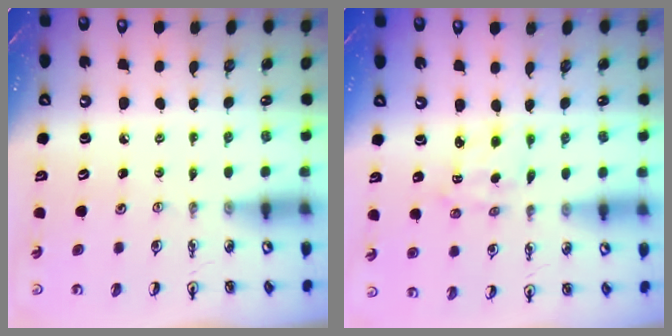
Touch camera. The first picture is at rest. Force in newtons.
{"total": 2.0, "press": 1.9, "slide": 0.5}